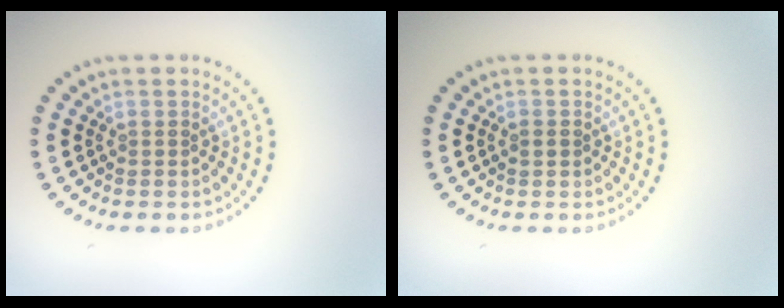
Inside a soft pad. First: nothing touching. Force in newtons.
{"total": 0.9, "press": 0.9, "slide": 0.0}